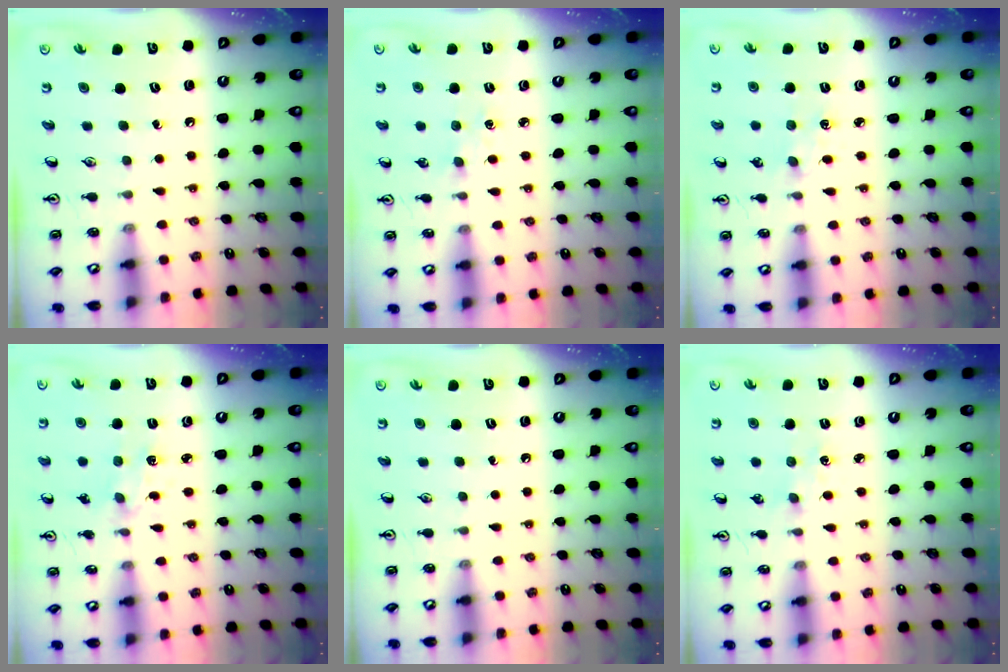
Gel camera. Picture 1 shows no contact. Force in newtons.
{"total": 2.7, "press": 2.7, "slide": 0.4}
{"total": 3.1, "press": 3.0, "slide": 0.3}
{"total": 2.0, "press": 2.0, "slide": 0.4}
{"total": 0.0}
{"total": 1.3, "press": 1.3, "slide": 0.2}